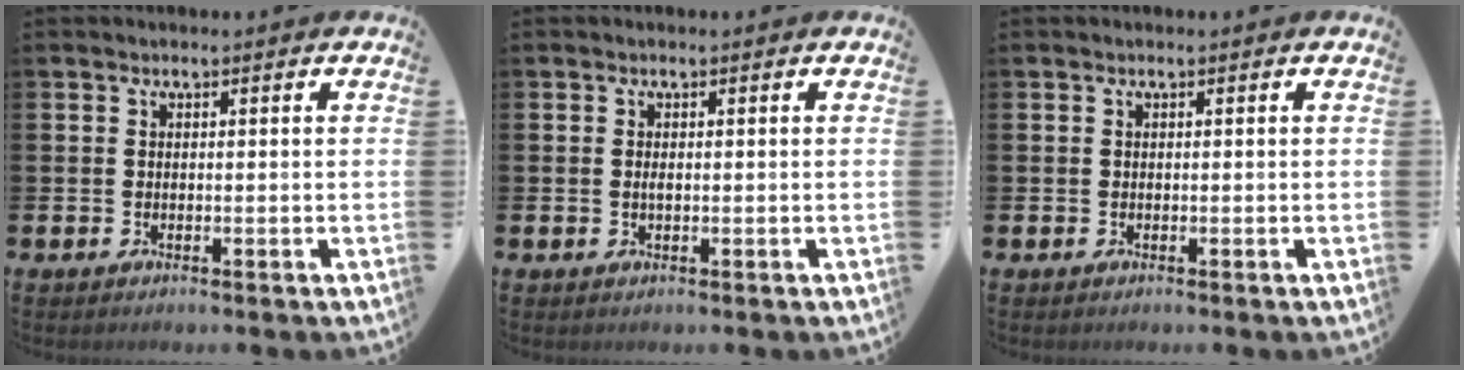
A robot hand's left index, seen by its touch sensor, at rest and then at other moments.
{"total": 0.6, "force": [0.0, 0.2, 0.6], "torque": [-0.017, 0.001, 0.001]}
{"total": 0.0}